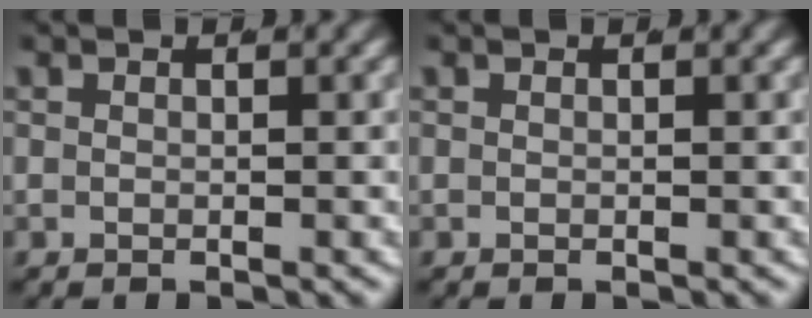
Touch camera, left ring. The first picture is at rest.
{"total": 0.0}